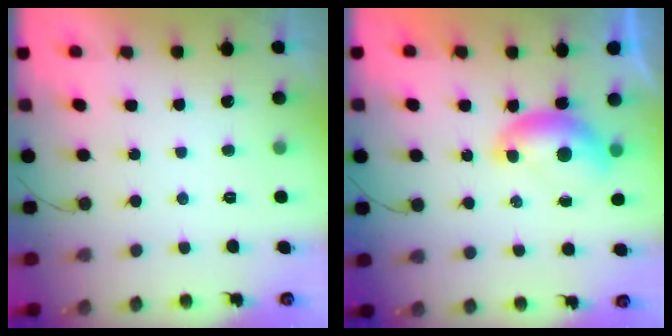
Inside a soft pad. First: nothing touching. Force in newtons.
{"total": 7.2, "press": 7.1, "slide": 0.7}